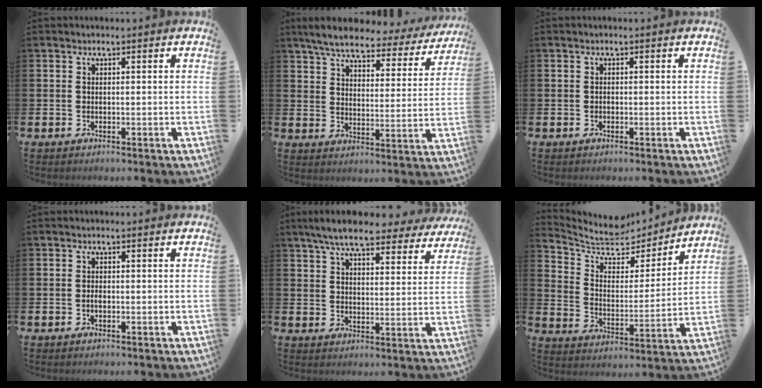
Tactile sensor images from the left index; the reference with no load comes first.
{"total": 6.0, "force": [5.3, 1.2, 2.6], "torque": [-0.077, -0.030, 0.086]}
{"total": 0.0}
{"total": 0.8, "force": [-0.2, 0.4, 0.7], "torque": [-0.011, 0.000, -0.005]}
{"total": 8.3, "force": [7.5, 1.6, 3.2], "torque": [-0.074, -0.033, 0.132]}
{"total": 7.2, "force": [6.4, 2.8, 1.8], "torque": [-0.069, -0.054, 0.107]}